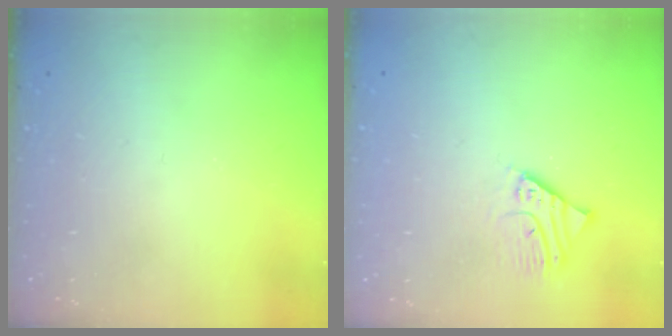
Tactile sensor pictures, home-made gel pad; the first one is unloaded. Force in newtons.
{"total": 2.8, "press": 2.8, "slide": 0.2}